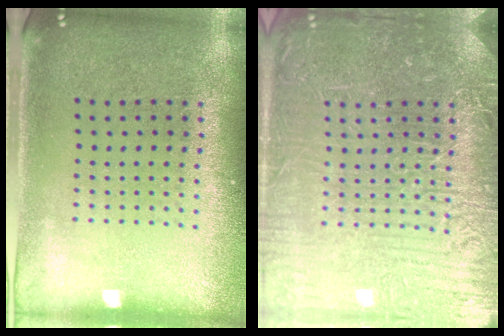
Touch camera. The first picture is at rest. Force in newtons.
{"total": 7.6, "press": 7.6, "slide": 0.9}